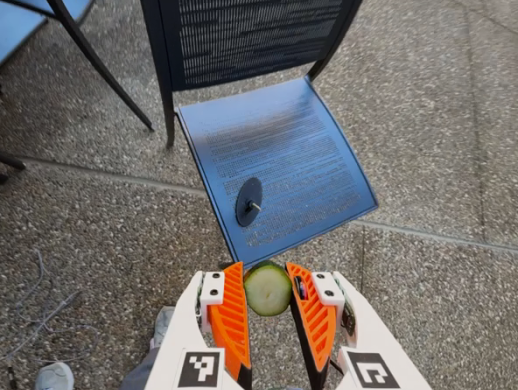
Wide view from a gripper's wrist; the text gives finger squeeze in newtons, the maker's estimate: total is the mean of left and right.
{"total": 9.1, "left": 8.5, "right": 9.6}